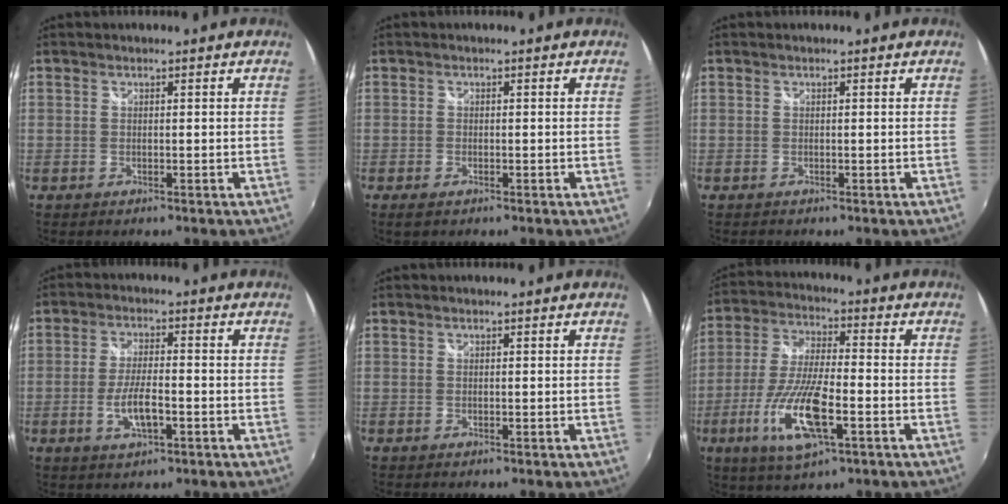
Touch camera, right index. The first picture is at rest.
{"total": 1.6, "force": [-1.0, 0.8, 1.0], "torque": [-0.020, -0.003, -0.017]}
{"total": 0.0}
{"total": 6.3, "force": [-2.2, 2.0, 5.6], "torque": [-0.114, -0.005, -0.039]}
{"total": 0.0}
{"total": 14.5, "force": [-5.5, 4.0, 12.8], "torque": [-0.272, -0.017, -0.104]}